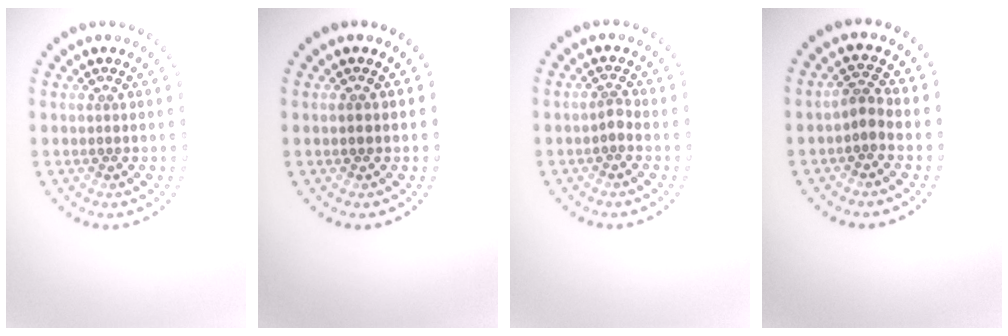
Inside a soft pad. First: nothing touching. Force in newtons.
{"total": 0.8, "press": 0.8, "slide": 0.0}
{"total": 0.9, "press": 0.7, "slide": 0.7}
{"total": 1.6, "press": 1.3, "slide": 0.8}